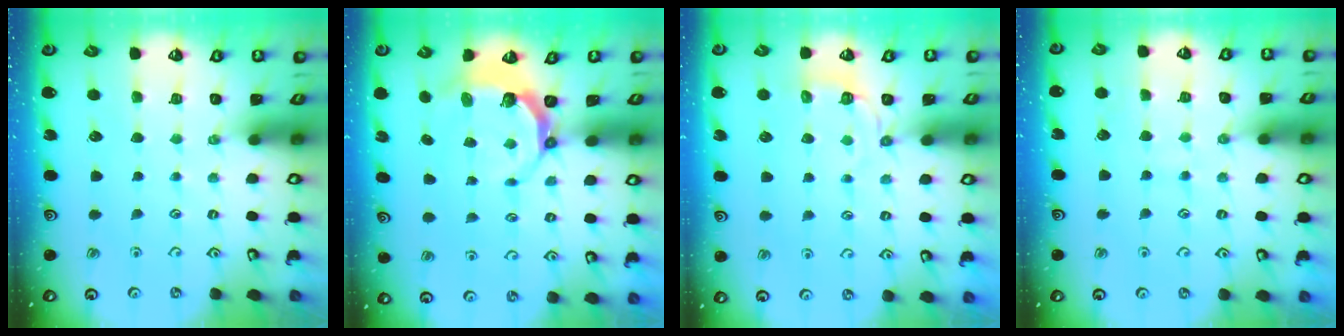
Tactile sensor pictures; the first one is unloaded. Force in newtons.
{"total": 5.6, "press": 4.5, "slide": 3.3}
{"total": 3.8, "press": 3.3, "slide": 2.0}
{"total": 5.1, "press": 5.0, "slide": 0.5}